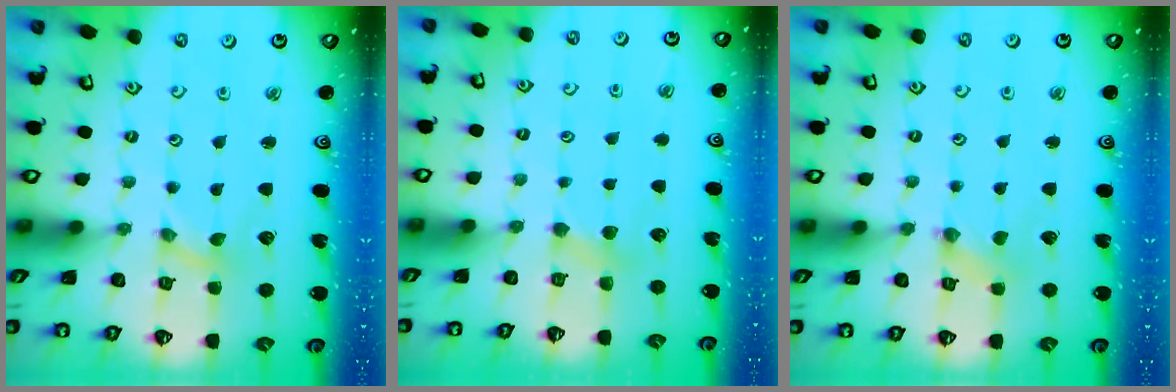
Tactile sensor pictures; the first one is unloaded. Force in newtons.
{"total": 2.9, "press": 2.9, "slide": 0.5}
{"total": 0.0}